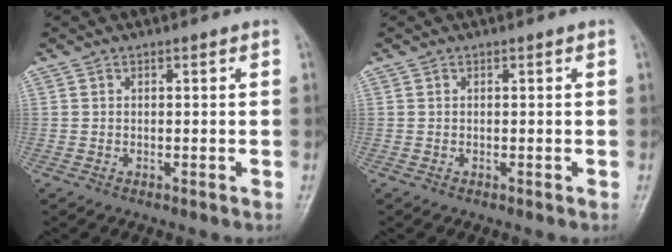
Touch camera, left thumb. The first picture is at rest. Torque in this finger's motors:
{"motor_torque": [-0.05, 0.05, -0.01, -0.06, 0.00]}